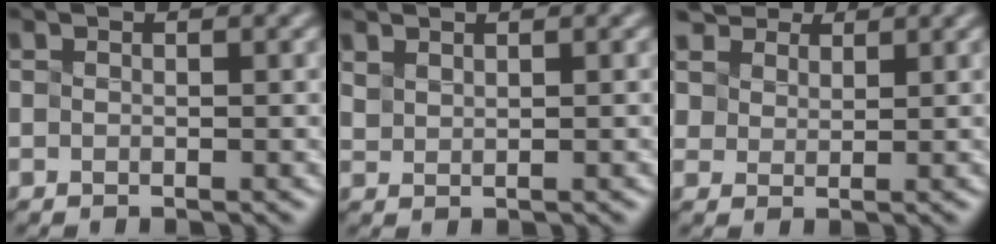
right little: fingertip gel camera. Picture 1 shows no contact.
{"total": 2.2, "force": [1.9, 0.8, 0.8], "torque": [-0.015, 0.020, 0.035]}
{"total": 3.0, "force": [2.7, 1.4, 0.0], "torque": [-0.032, -0.001, 0.077]}